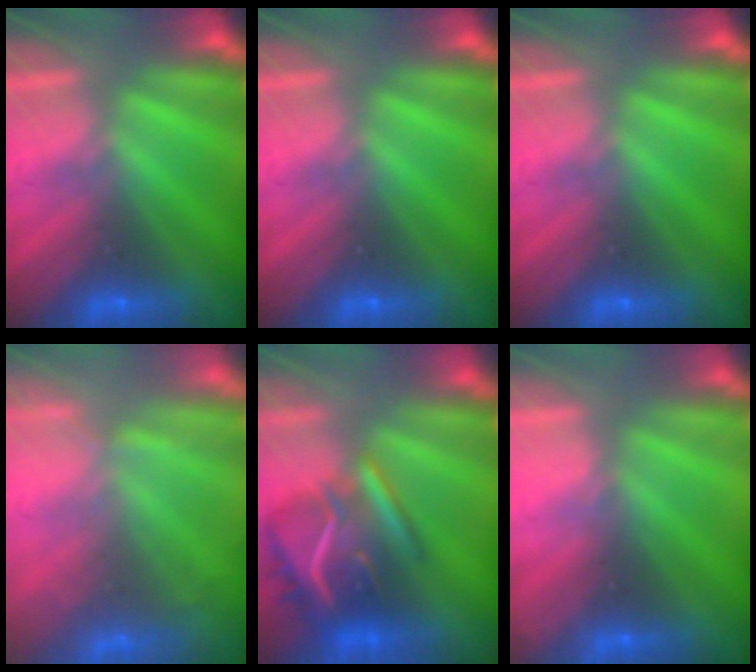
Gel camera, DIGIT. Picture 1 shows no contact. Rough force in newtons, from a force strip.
{"total": 0.0}
{"total": 0.0}
{"total": 8.8}
{"total": 6.7}
{"total": 2.3}